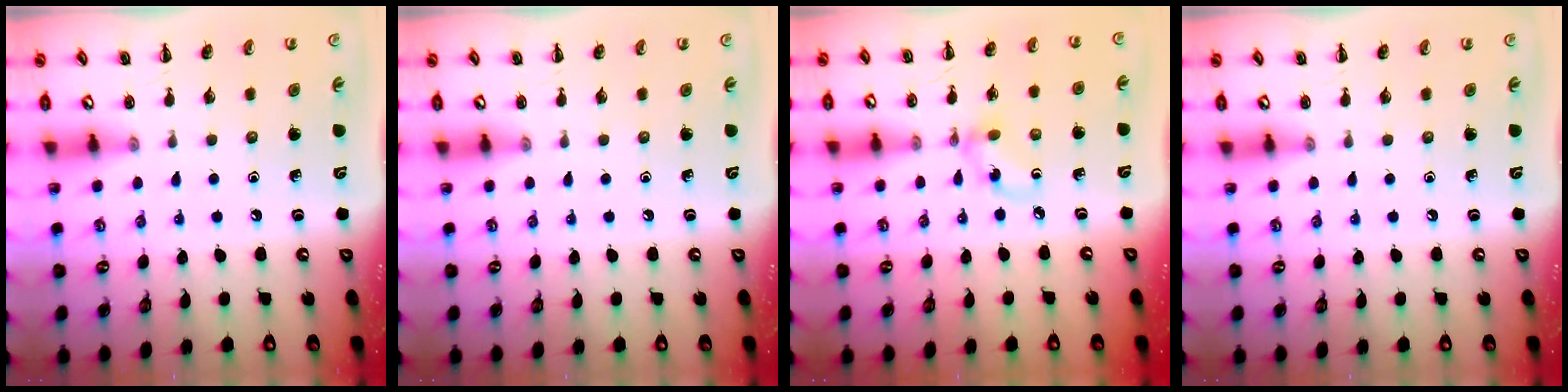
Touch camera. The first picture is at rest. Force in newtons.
{"total": 0.0}
{"total": 3.7, "press": 3.7, "slide": 0.7}
{"total": 0.0}